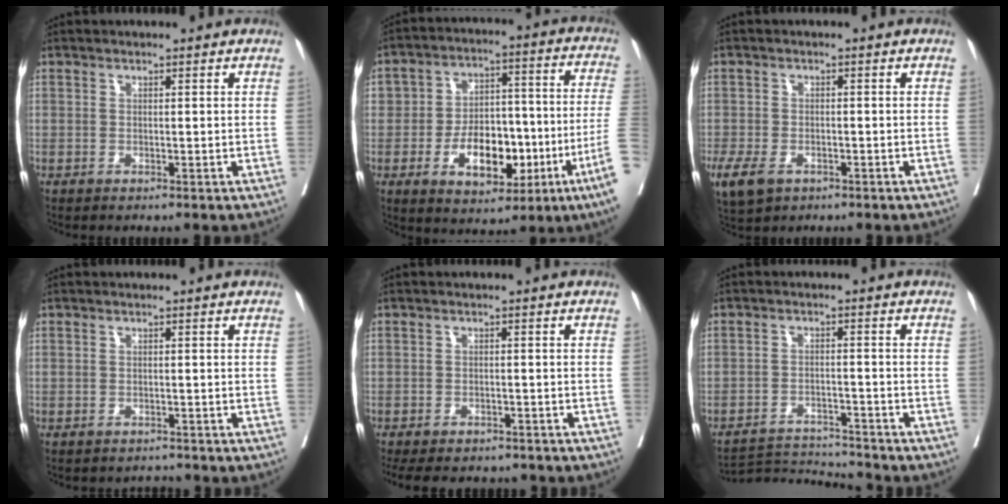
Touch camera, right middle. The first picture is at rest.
{"total": 18.8, "force": [-5.6, 4.9, 17.3], "torque": [-0.262, 0.020, -0.076]}
{"total": 8.0, "force": [-4.5, 4.8, 4.5], "torque": [-0.107, -0.008, -0.069]}
{"total": 1.1, "force": [-1.1, 0.2, -0.3], "torque": [0.003, -0.005, -0.016]}
{"total": 12.0, "force": [-10.6, 3.7, 4.3], "torque": [-0.080, -0.004, -0.133]}
{"total": 6.8, "force": [-6.4, -1.7, -1.6], "torque": [0.026, -0.001, -0.116]}